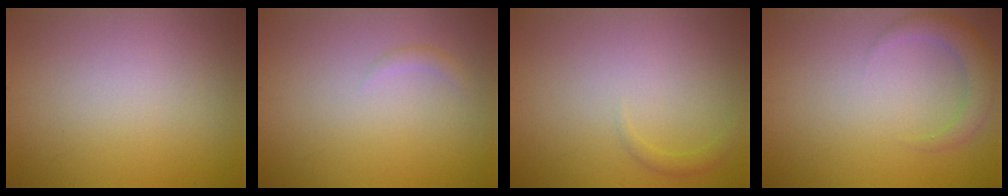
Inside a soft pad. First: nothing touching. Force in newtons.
{"total": 0.7, "press": 0.7, "slide": 0.1}
{"total": 0.9, "press": 0.9, "slide": 0.1}
{"total": 2.7, "press": 2.7, "slide": 0.2}